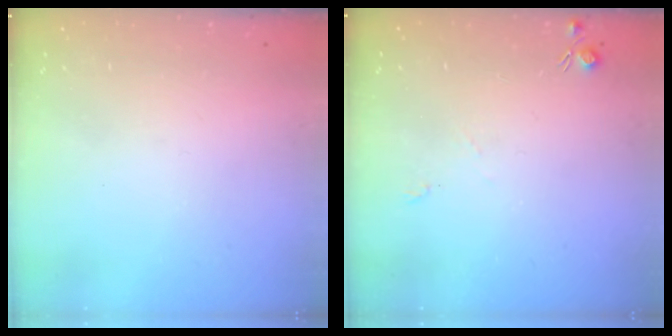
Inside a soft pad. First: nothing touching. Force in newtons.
{"total": 4.7, "press": 4.7, "slide": 0.7}